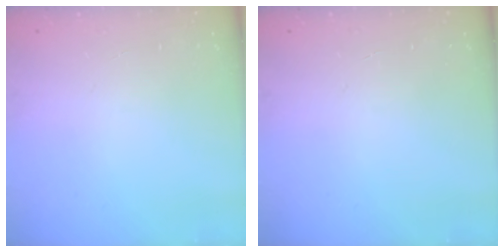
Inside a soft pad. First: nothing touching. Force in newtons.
{"total": 0.0}